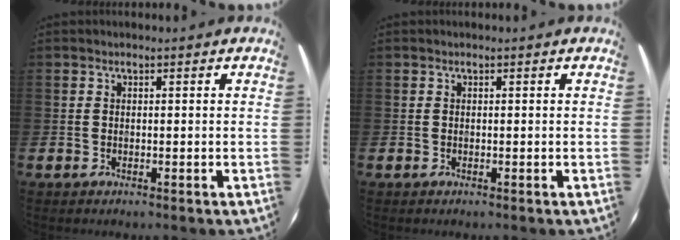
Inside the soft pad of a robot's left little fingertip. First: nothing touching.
{"total": 0.0}